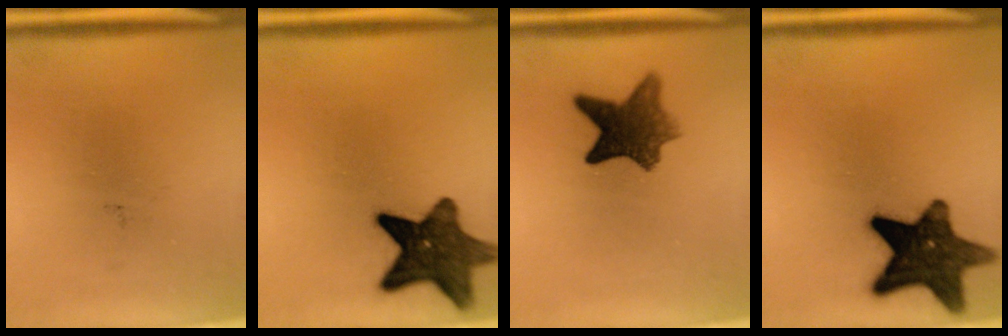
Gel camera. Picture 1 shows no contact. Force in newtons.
{"total": 12.8}
{"total": 8.3}
{"total": 14.3}